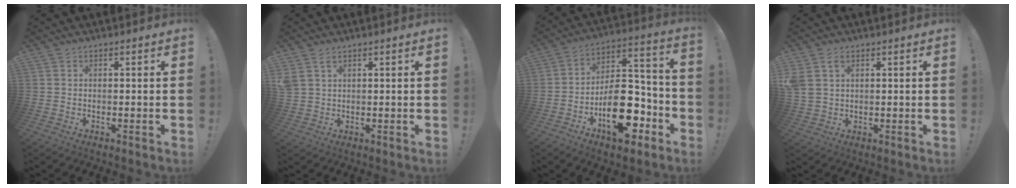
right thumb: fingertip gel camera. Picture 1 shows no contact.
{"total": 3.1, "force": [1.9, 1.6, 1.9], "torque": [-0.031, -0.007, 0.036]}
{"total": 21.1, "force": [-9.1, 11.6, 15.1], "torque": [-0.225, 0.067, -0.137]}
{"total": 4.3, "force": [2.2, 2.8, 2.5], "torque": [-0.036, -0.009, 0.043]}